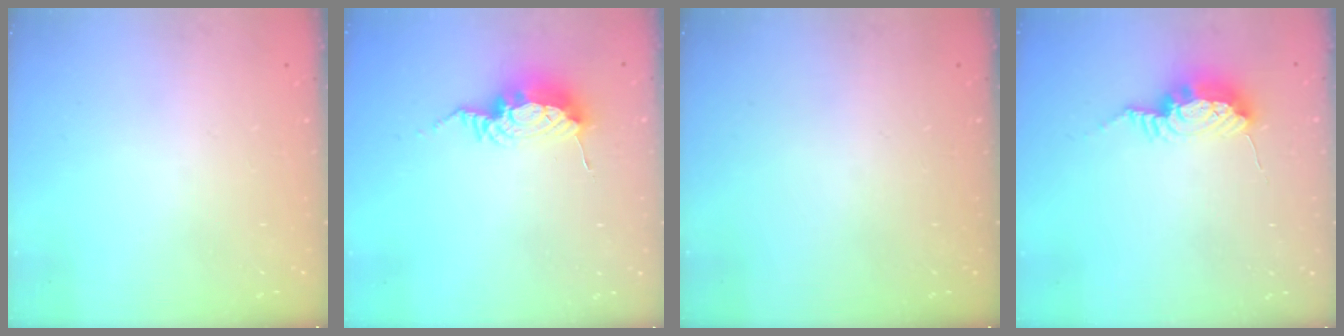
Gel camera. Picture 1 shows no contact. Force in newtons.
{"total": 9.6, "press": 9.5, "slide": 0.7}
{"total": 0.0}
{"total": 9.1, "press": 9.1, "slide": 0.3}